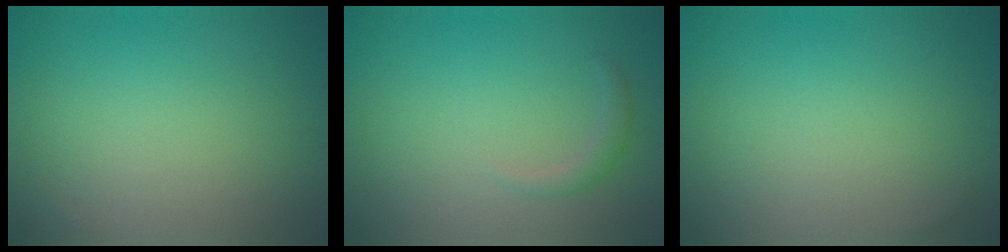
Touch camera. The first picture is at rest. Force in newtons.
{"total": 1.1, "press": 1.1, "slide": 0.0}
{"total": 0.0}